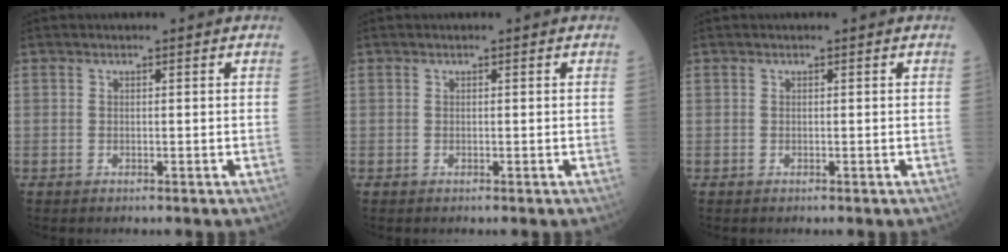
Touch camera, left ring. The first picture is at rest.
{"total": 0.0}
{"total": 0.0}